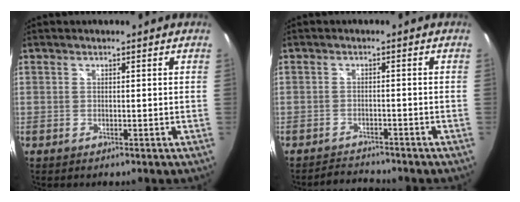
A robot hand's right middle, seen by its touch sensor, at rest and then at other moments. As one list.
[{"total": 3.4, "force": [-3.4, 0.3, 0.0], "torque": [-0.013, -0.002, -0.060]}]